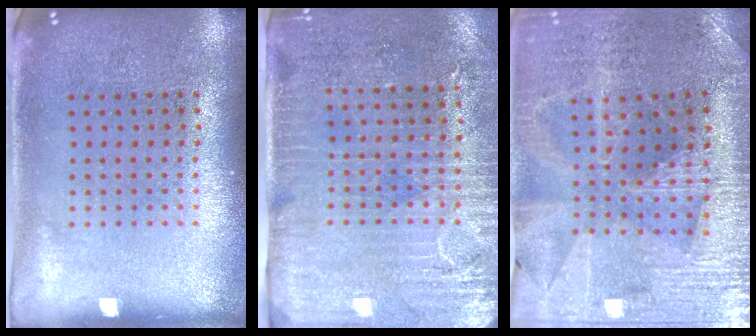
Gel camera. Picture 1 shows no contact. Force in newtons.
{"total": 3.2, "press": 2.8, "slide": 1.6}
{"total": 3.0, "press": 2.9, "slide": 0.5}